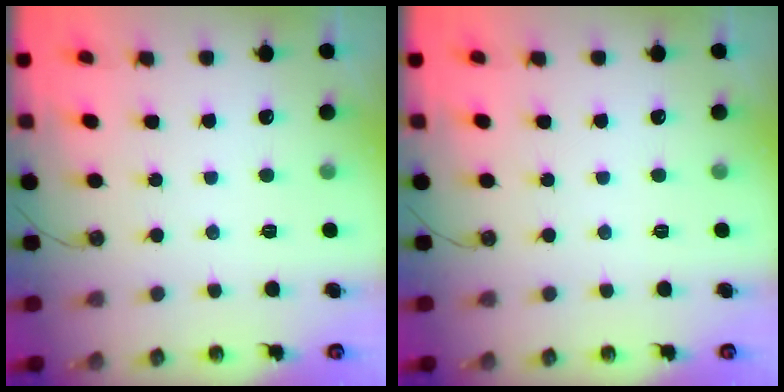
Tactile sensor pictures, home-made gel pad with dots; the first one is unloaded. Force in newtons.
{"total": 0.0}